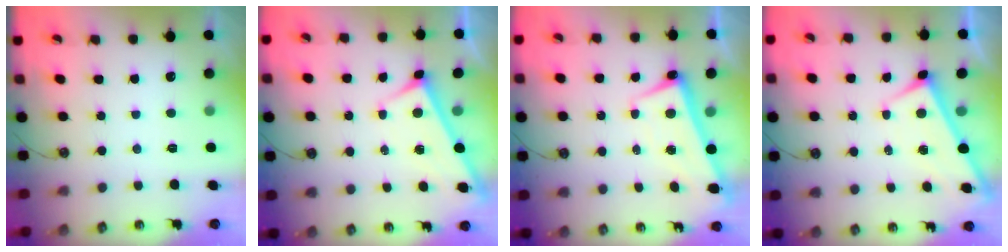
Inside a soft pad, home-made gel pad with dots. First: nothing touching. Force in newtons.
{"total": 3.2, "press": 3.2, "slide": 0.3}
{"total": 2.7, "press": 2.6, "slide": 0.8}
{"total": 1.2, "press": 1.1, "slide": 0.4}